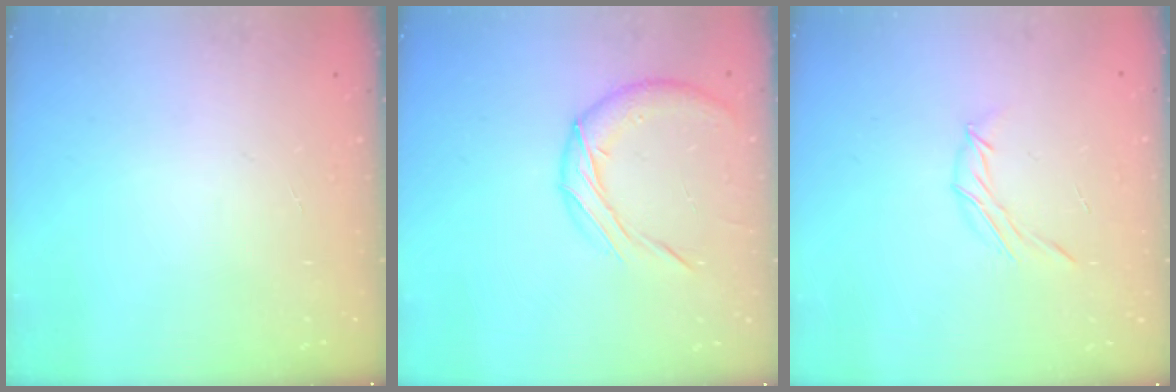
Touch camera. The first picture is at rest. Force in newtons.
{"total": 9.4, "press": 9.3, "slide": 1.3}
{"total": 5.4, "press": 5.3, "slide": 1.1}